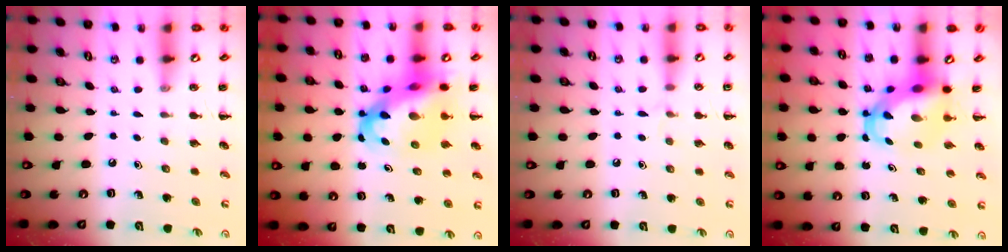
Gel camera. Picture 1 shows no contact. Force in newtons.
{"total": 12.3, "press": 11.9, "slide": 3.1}
{"total": 4.0, "press": 3.7, "slide": 1.4}
{"total": 5.7, "press": 5.6, "slide": 1.1}